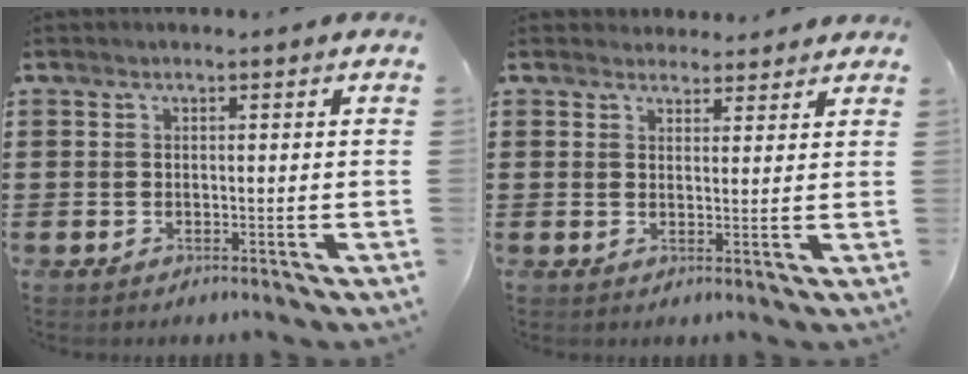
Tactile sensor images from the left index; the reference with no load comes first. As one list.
[{"total": 2.8, "force": [2.6, 0.9, 0.1], "torque": [0.000, -0.005, 0.048]}]